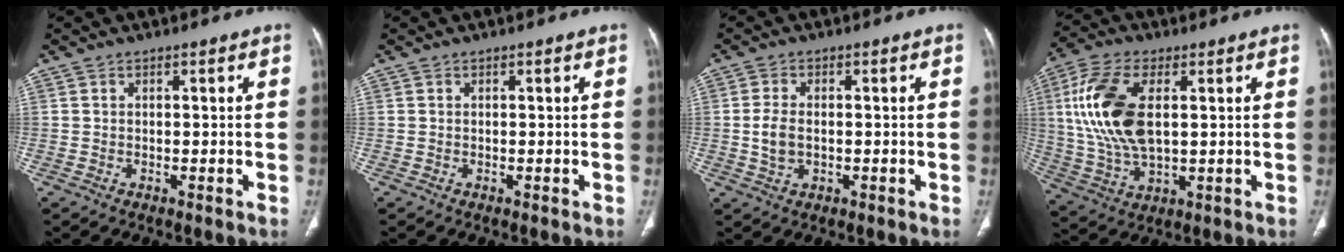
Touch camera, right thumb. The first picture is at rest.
{"total": 0.0}
{"total": 4.4, "force": [-0.3, 2.8, 3.4], "torque": [-0.072, 0.003, -0.005]}
{"total": 16.1, "force": [2.9, 8.3, 13.5], "torque": [-0.289, -0.003, 0.061]}